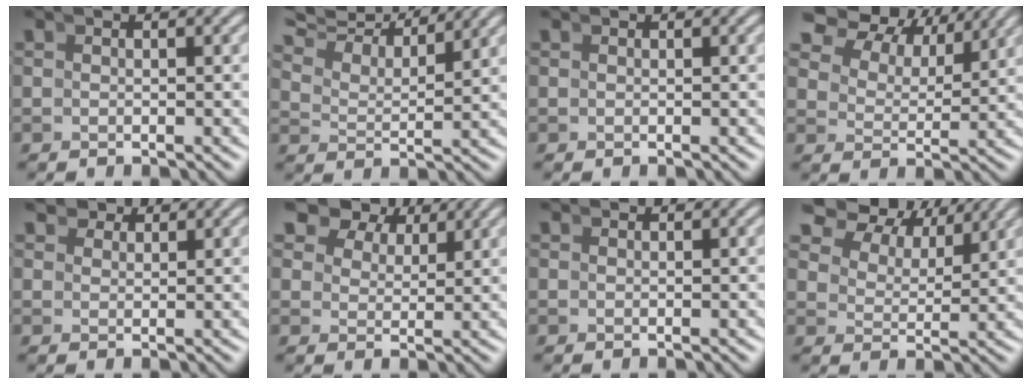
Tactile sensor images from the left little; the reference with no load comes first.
{"total": 8.6, "force": [7.1, 3.1, 3.6], "torque": [-0.069, 0.035, 0.098]}
{"total": 0.0}
{"total": 7.4, "force": [5.1, 4.1, 3.3], "torque": [-0.071, 0.015, 0.070]}
{"total": 2.3, "force": [2.2, 0.6, 0.5], "torque": [0.001, 0.004, 0.037]}
{"total": 7.2, "force": [4.7, 4.3, 3.3], "torque": [-0.051, 0.012, 0.069]}
{"total": 0.5, "force": [0.5, -0.1, -0.1], "torque": [0.008, 0.002, 0.011]}
{"total": 6.7, "force": [5.0, 3.5, 2.9], "torque": [-0.062, 0.015, 0.070]}